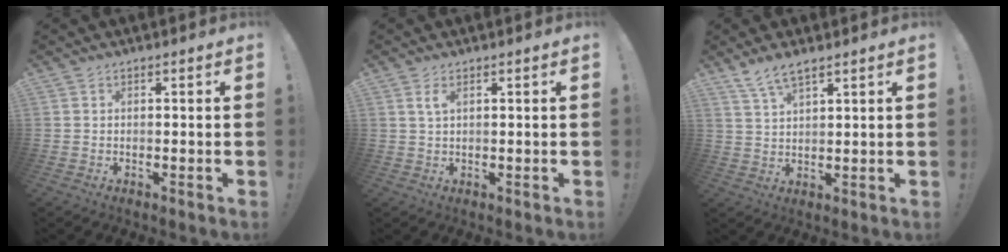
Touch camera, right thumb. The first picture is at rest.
{"total": 2.4, "force": [1.1, 0.6, 2.0], "torque": [-0.036, -0.001, 0.017]}
{"total": 5.4, "force": [4.2, 1.2, 3.1], "torque": [-0.062, -0.016, 0.078]}